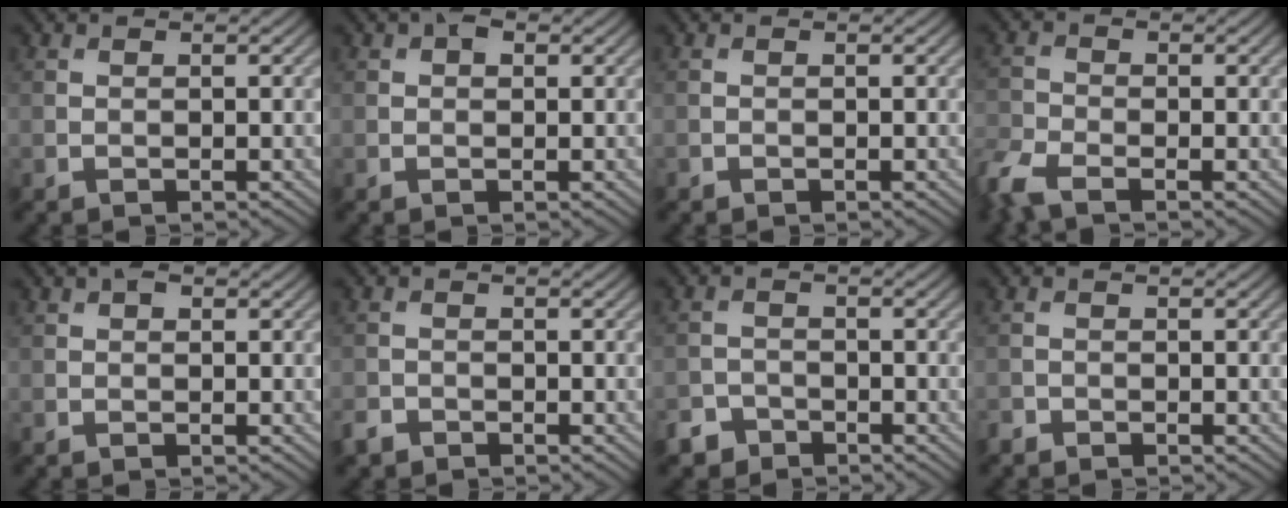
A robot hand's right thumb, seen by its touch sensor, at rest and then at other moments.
{"total": 1.4, "force": [0.6, 0.9, 1.0], "torque": [-0.014, 0.003, 0.006]}
{"total": 0.0}
{"total": 4.6, "force": [-3.3, 1.8, 2.6], "torque": [-0.068, -0.012, -0.085]}
{"total": 0.9, "force": [0.4, 0.5, 0.6], "torque": [-0.008, 0.000, 0.004]}
{"total": 1.7, "force": [-1.3, 0.9, 0.4], "torque": [-0.009, -0.003, -0.032]}
{"total": 2.6, "force": [-2.1, 1.5, 0.4], "torque": [-0.005, 0.000, -0.046]}
{"total": 0.9, "force": [-0.8, 0.4, 0.1], "torque": [-0.002, -0.002, -0.018]}